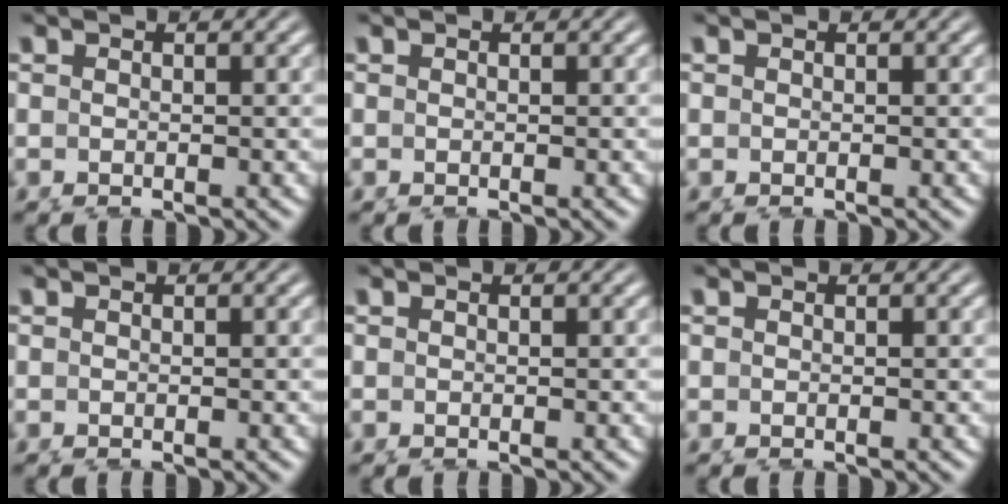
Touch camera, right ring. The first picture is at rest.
{"total": 0.0}
{"total": 0.0}
{"total": 0.0}
{"total": 0.0}
{"total": 0.0}